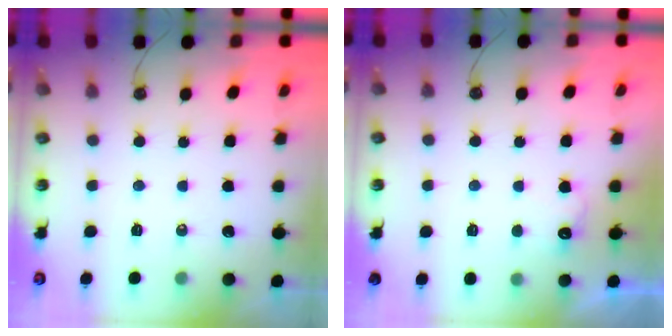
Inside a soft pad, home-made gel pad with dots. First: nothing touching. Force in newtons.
{"total": 5.7, "press": 5.6, "slide": 1.3}